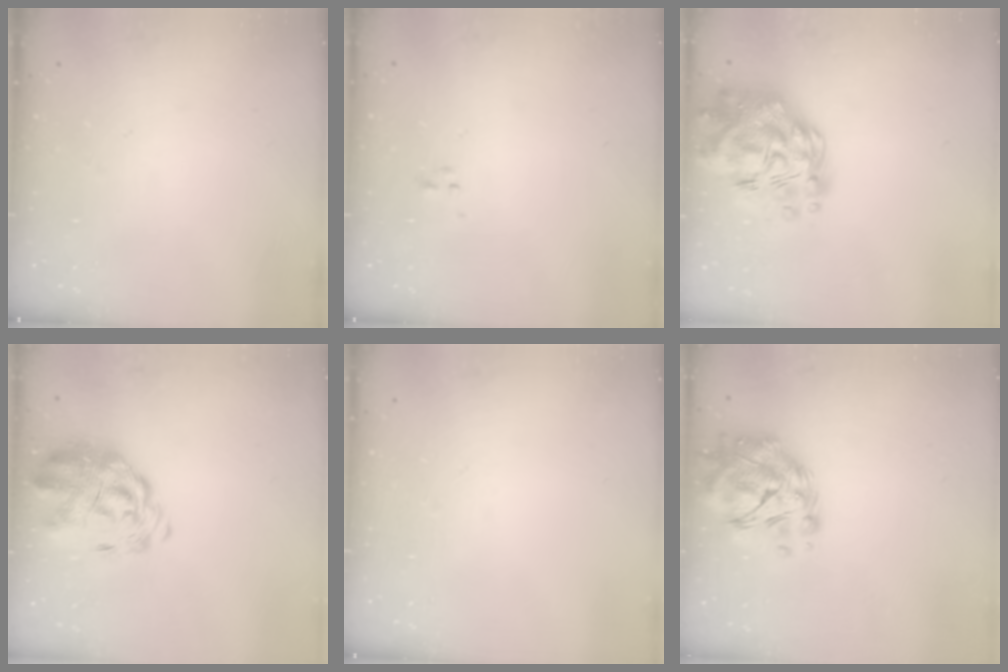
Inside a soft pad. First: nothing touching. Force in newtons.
{"total": 0.6, "press": 0.6, "slide": 0.1}
{"total": 22.0, "press": 21.0, "slide": 6.5}
{"total": 4.5, "press": 4.1, "slide": 1.9}
{"total": 0.0}
{"total": 12.0, "press": 11.2, "slide": 4.2}